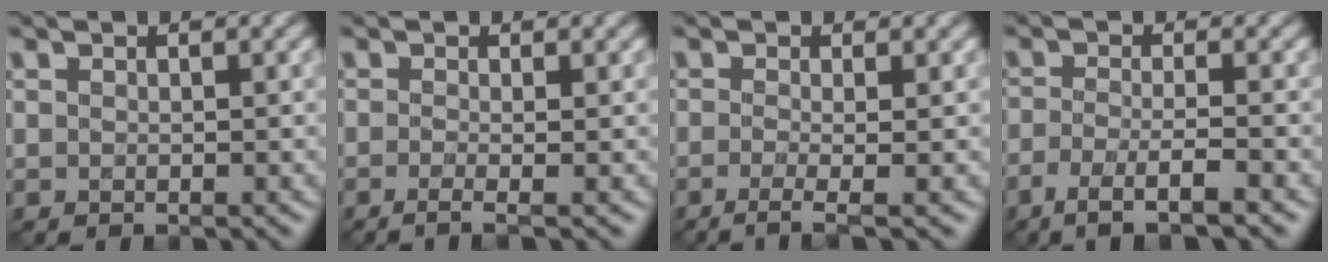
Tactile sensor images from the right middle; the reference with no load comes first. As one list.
[{"total": 2.3, "force": [-0.7, 0.9, 2.0], "torque": [-0.021, -0.008, -0.022]}, {"total": 2.9, "force": [-1.0, 0.9, 2.6], "torque": [-0.033, -0.006, -0.028]}, {"total": 4.2, "force": [-2.5, 0.7, 3.2], "torque": [-0.061, -0.008, -0.054]}]